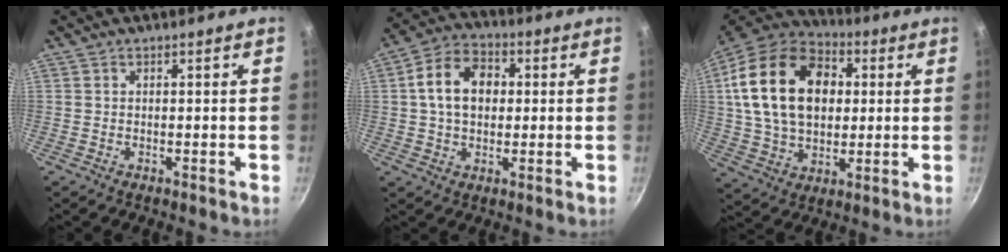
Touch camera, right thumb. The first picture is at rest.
{"total": 11.4, "force": [1.4, 8.3, 7.8], "torque": [-0.108, 0.021, 0.010]}
{"total": 24.1, "force": [4.6, 16.7, 16.8], "torque": [-0.281, 0.014, 0.077]}